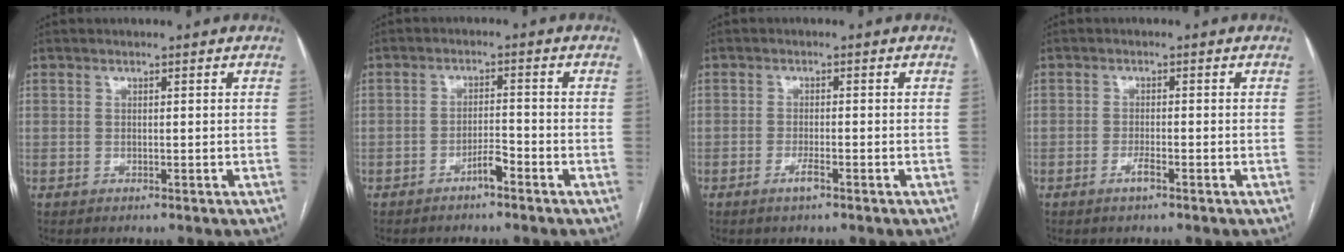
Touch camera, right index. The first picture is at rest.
{"total": 2.8, "force": [-2.0, 0.4, 1.9], "torque": [-0.031, 0.004, -0.034]}
{"total": 2.2, "force": [-1.4, 0.1, 1.7], "torque": [-0.033, -0.001, -0.027]}
{"total": 2.0, "force": [-1.3, 0.0, 1.5], "torque": [-0.029, 0.000, -0.025]}